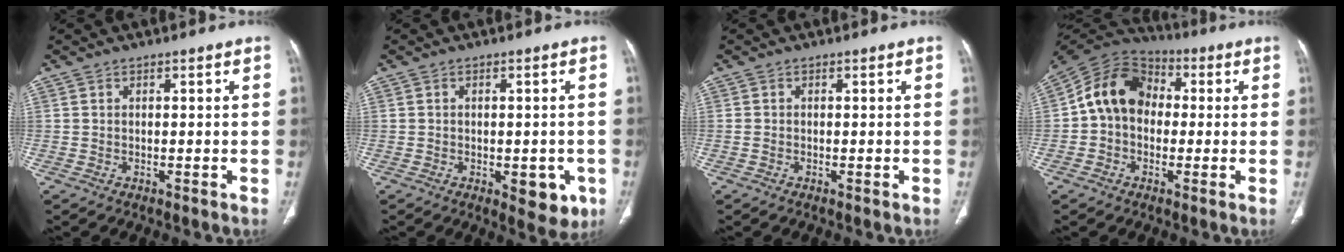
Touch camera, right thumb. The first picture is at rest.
{"total": 6.5, "force": [-2.1, 3.3, 5.1], "torque": [-0.038, -0.001, -0.017]}
{"total": 0.6, "force": [-0.2, 0.3, 0.5], "torque": [-0.013, -0.001, -0.004]}
{"total": 12.6, "force": [0.3, 10.0, 7.7], "torque": [-0.119, 0.036, -0.011]}